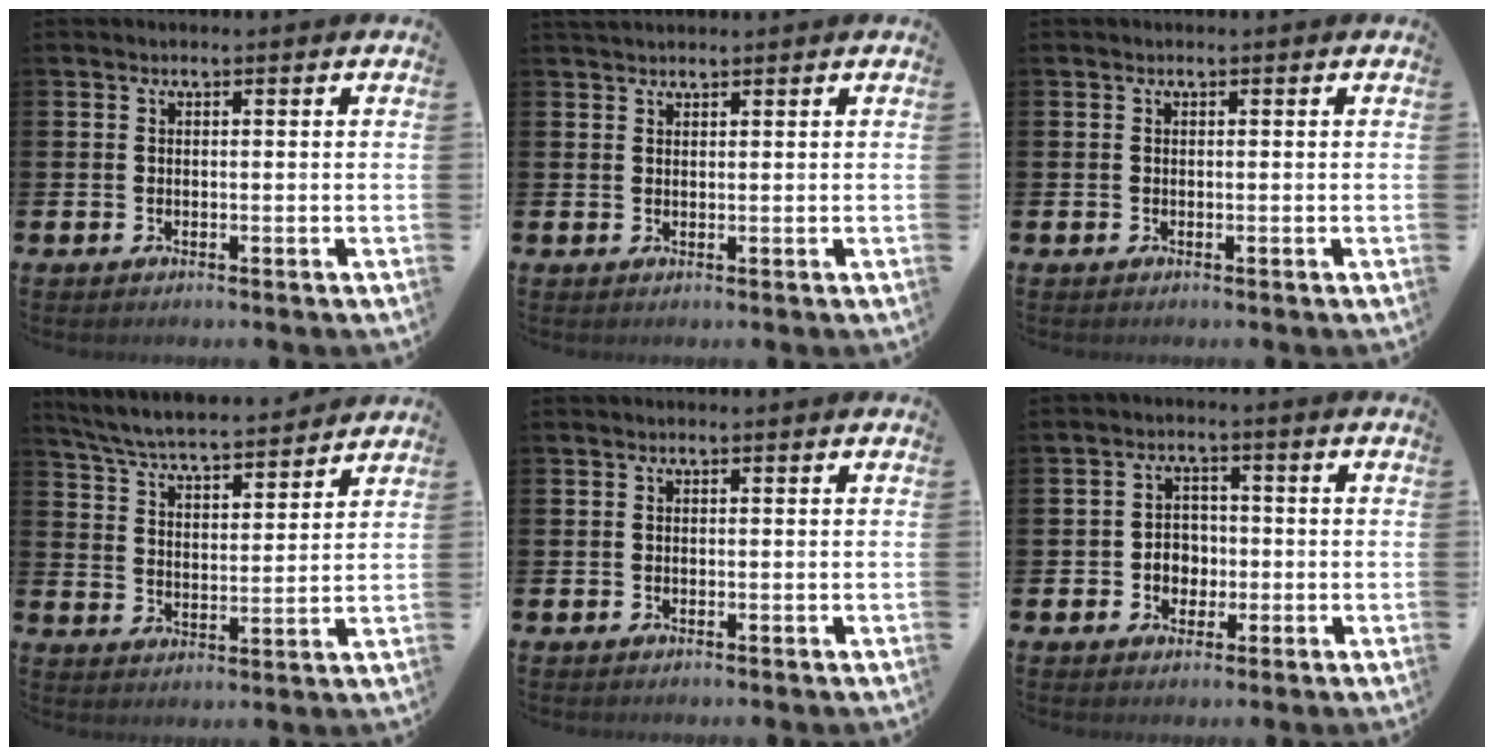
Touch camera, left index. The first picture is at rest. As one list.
[{"total": 1.4, "force": [1.4, 0.3, 0.2], "torque": [0.007, -0.001, 0.023]}, {"total": 0.0}, {"total": 6.3, "force": [6.1, 0.5, 1.7], "torque": [-0.056, -0.046, 0.103]}, {"total": 0.0}, {"total": 3.4, "force": [-0.7, 3.0, 1.5], "torque": [-0.024, 0.004, -0.022]}]